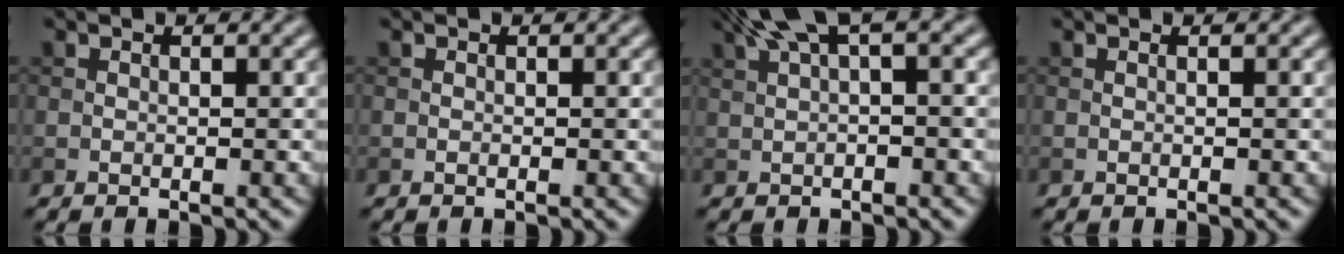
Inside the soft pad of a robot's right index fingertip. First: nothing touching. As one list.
[{"total": 0.0}, {"total": 4.8, "force": [2.2, 1.2, 4.1], "torque": [-0.075, 0.020, 0.040]}, {"total": 0.6, "force": [0.2, 0.2, 0.6], "torque": [-0.007, 0.003, -0.003]}]